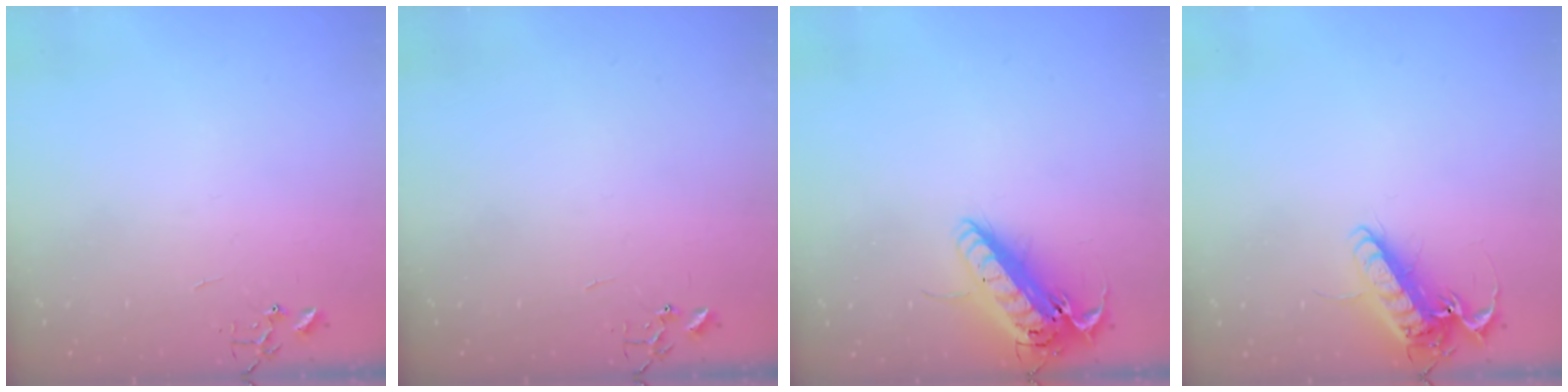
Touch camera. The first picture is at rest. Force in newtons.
{"total": 0.0}
{"total": 17.8, "press": 17.5, "slide": 3.3}
{"total": 14.8, "press": 14.6, "slide": 2.4}